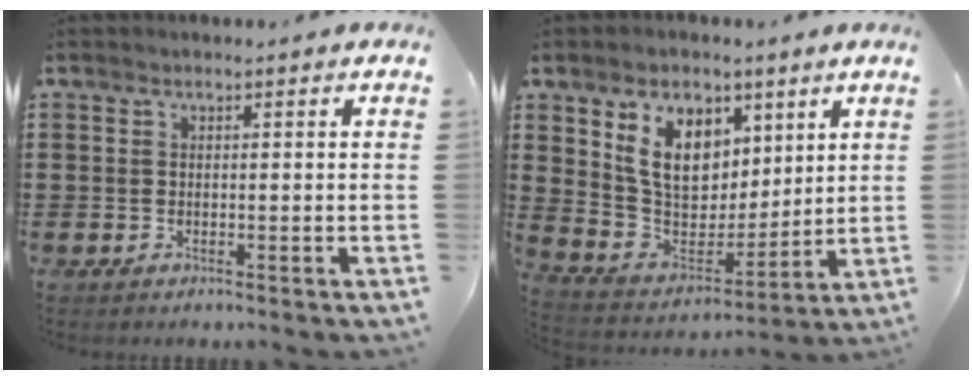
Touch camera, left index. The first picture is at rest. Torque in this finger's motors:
{"motor_torque": [2.14, 0.00, 1.05, 0.21]}